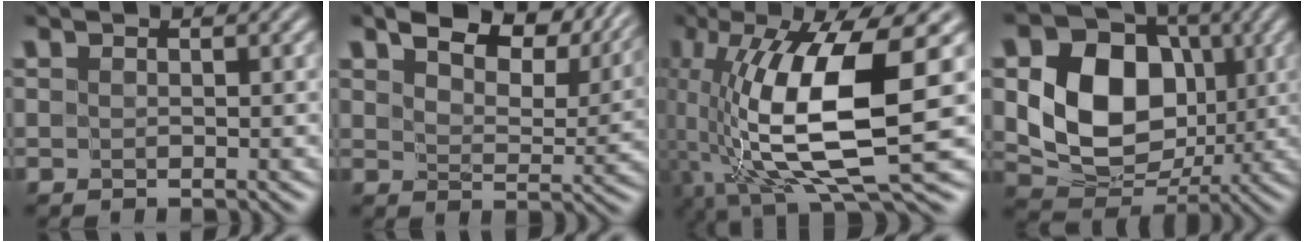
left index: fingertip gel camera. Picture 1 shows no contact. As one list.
[{"total": 8.5, "force": [6.3, 3.6, 4.5], "torque": [-0.077, 0.013, 0.090]}, {"total": 12.9, "force": [-1.1, 3.6, 12.3], "torque": [-0.227, -0.008, -0.010]}, {"total": 9.7, "force": [0.4, 7.6, 6.0], "torque": [-0.123, -0.011, 0.011]}]